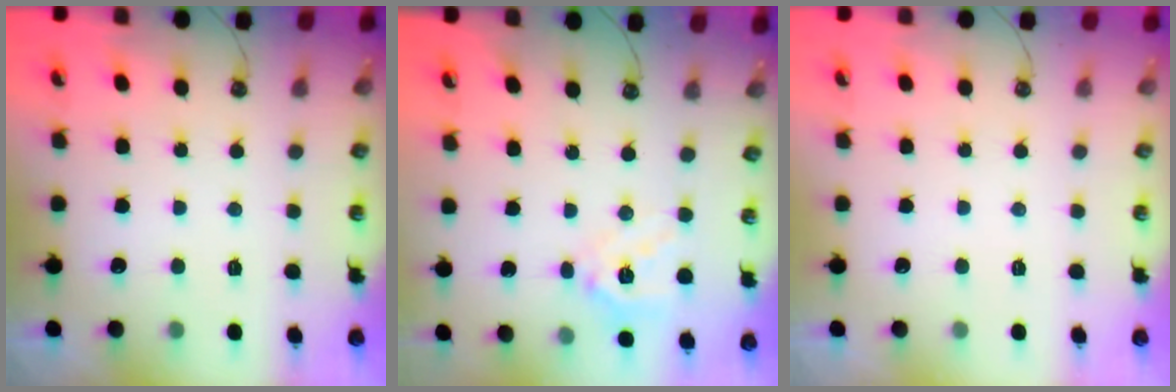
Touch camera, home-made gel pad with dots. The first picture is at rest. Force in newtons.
{"total": 14.2, "press": 14.1, "slide": 2.1}
{"total": 0.0}